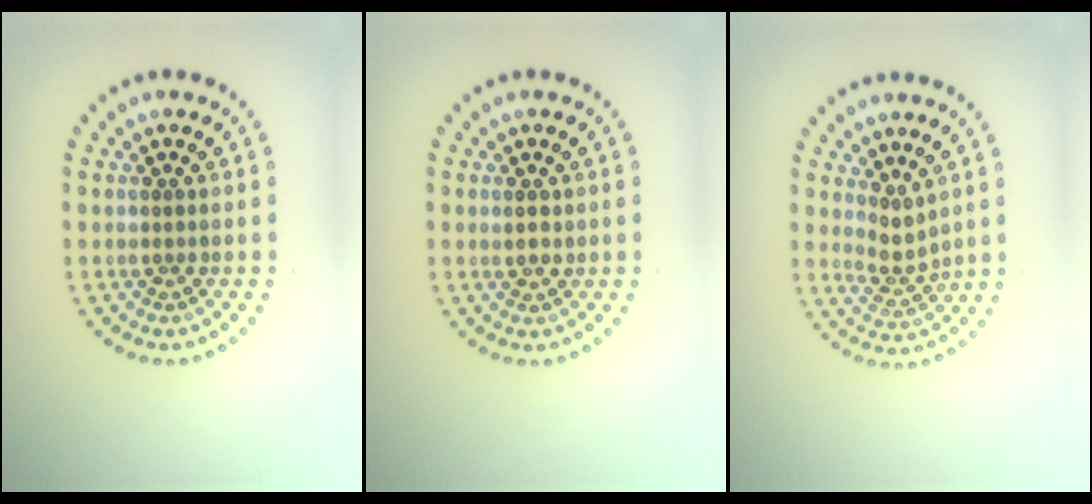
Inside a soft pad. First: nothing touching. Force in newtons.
{"total": 1.1, "press": 1.1, "slide": 0.3}
{"total": 2.2, "press": 1.5, "slide": 1.5}